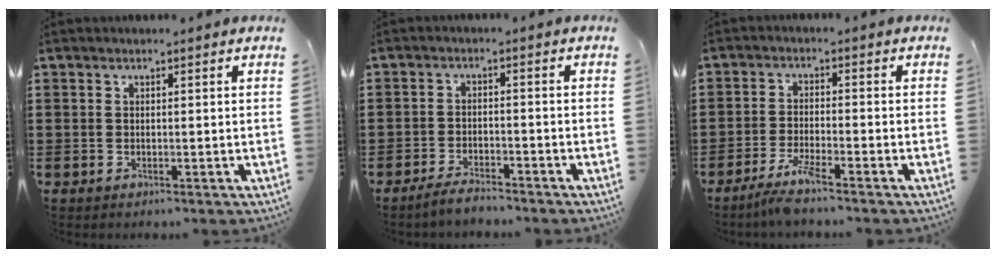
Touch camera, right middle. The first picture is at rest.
{"total": 3.1, "force": [-2.9, 0.4, 1.0], "torque": [-0.020, 0.006, -0.058]}
{"total": 4.0, "force": [-3.2, -0.1, 2.4], "torque": [-0.056, -0.011, -0.062]}